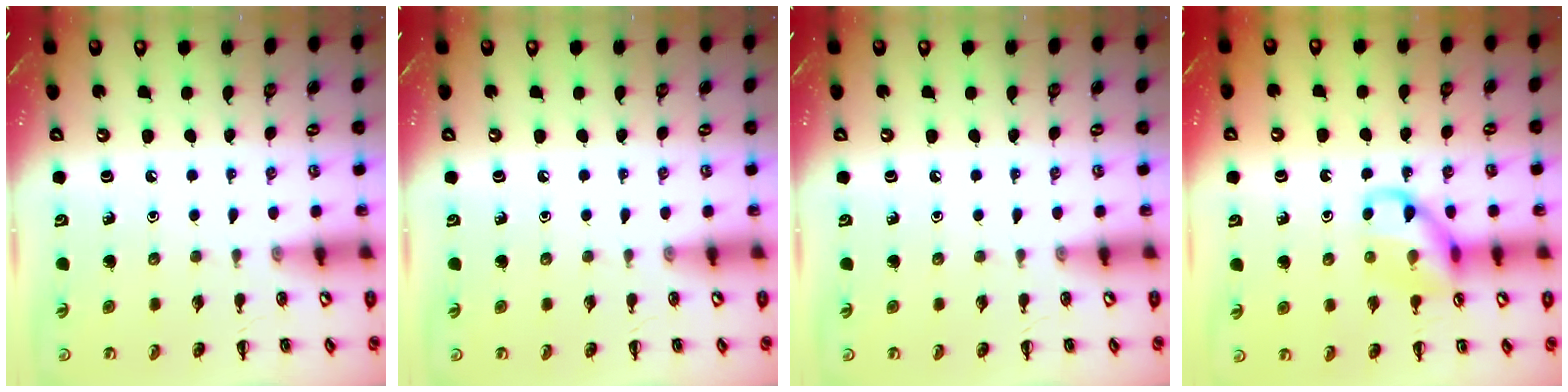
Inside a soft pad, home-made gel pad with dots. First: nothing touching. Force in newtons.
{"total": 0.0}
{"total": 0.0}
{"total": 11.1, "press": 11.0, "slide": 1.7}